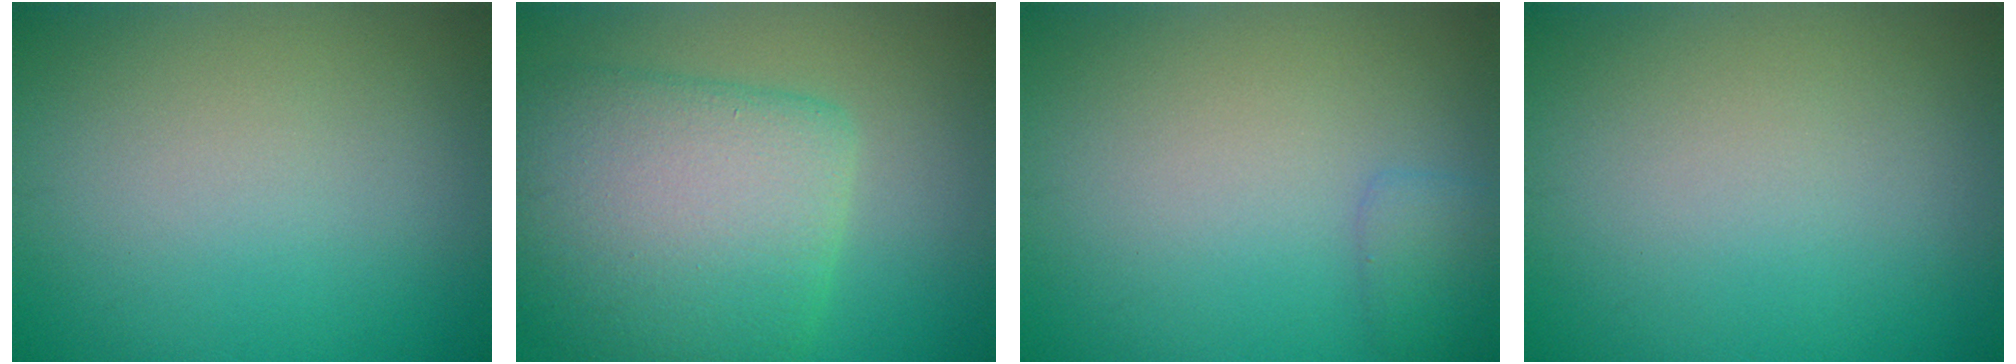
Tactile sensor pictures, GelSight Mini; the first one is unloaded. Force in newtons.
{"total": 8.6, "press": 8.6, "slide": 0.3}
{"total": 1.3, "press": 1.3, "slide": 0.0}
{"total": 0.0}